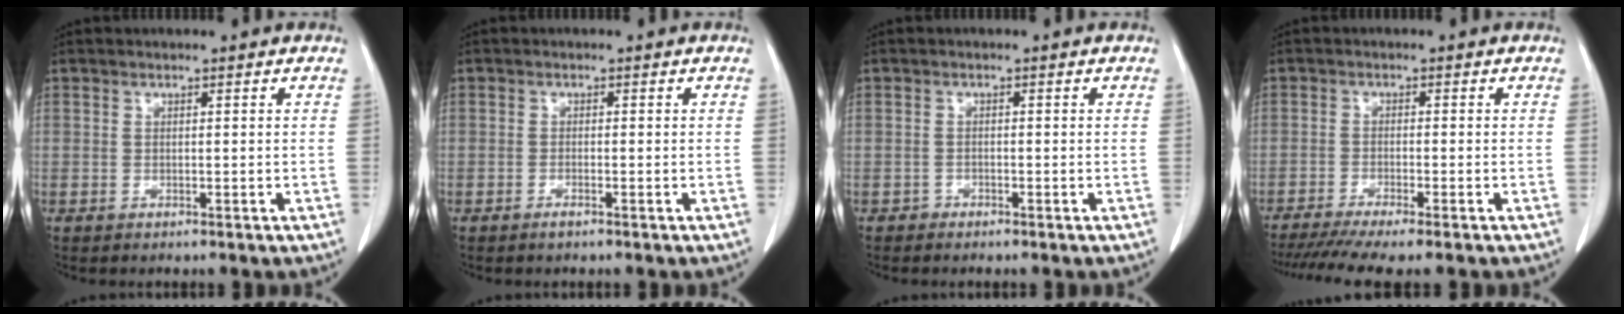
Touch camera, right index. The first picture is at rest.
{"total": 1.0, "force": [-0.7, 0.1, 0.6], "torque": [-0.015, 0.000, -0.011]}
{"total": 0.6, "force": [-0.5, 0.3, 0.0], "torque": [0.000, 0.002, -0.012]}
{"total": 9.6, "force": [-8.0, -0.1, 5.3], "torque": [-0.068, -0.017, -0.124]}